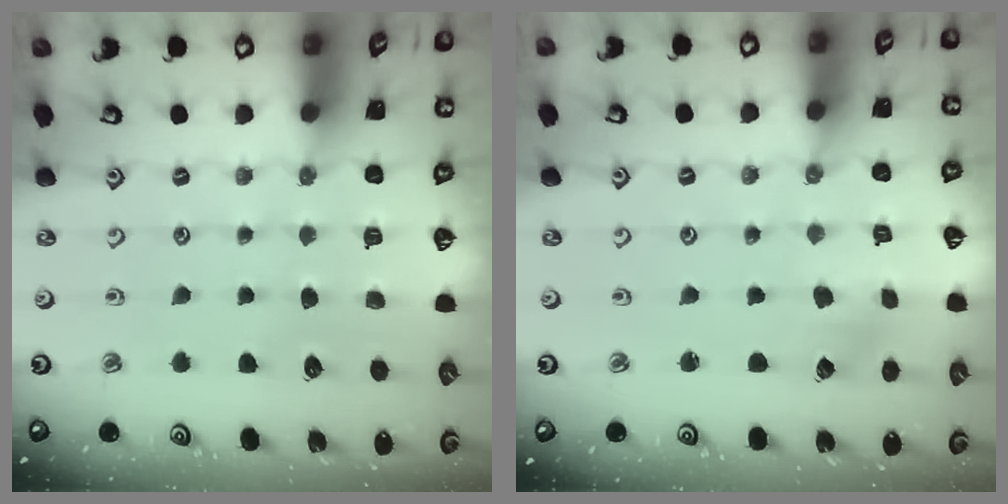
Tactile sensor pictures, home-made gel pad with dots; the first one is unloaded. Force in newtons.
{"total": 0.5, "press": 0.5, "slide": 0.1}